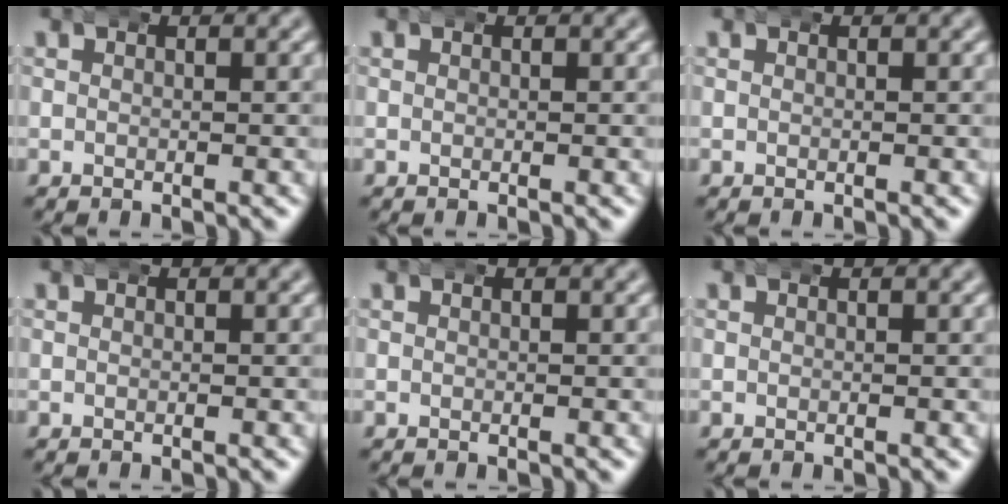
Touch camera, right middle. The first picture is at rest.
{"total": 0.0}
{"total": 0.0}
{"total": 0.0}
{"total": 0.0}
{"total": 0.0}